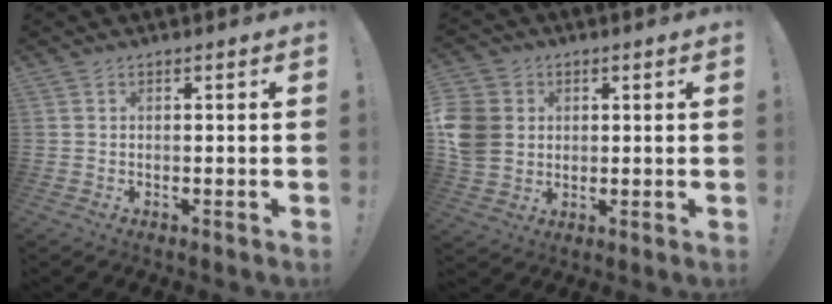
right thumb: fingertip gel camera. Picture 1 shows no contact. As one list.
[{"total": 9.8, "force": [0.8, 8.6, 4.7], "torque": [-0.097, 0.003, 0.020]}]